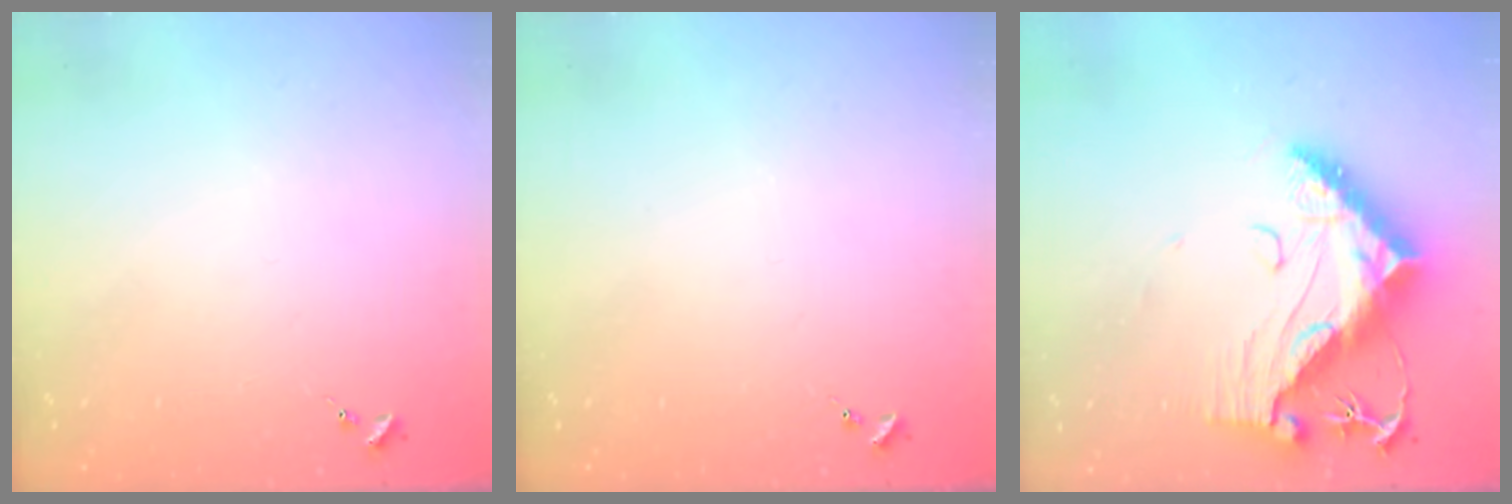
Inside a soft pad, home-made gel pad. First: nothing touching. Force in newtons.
{"total": 0.0}
{"total": 16.5, "press": 16.4, "slide": 1.3}